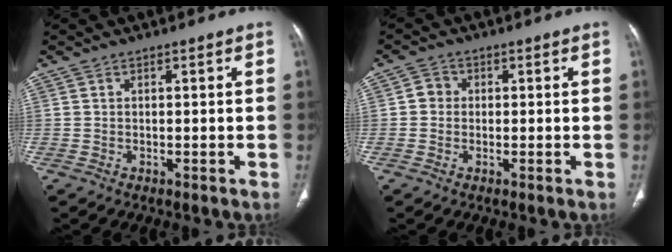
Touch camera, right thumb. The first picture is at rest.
{"total": 2.5, "force": [0.0, 2.3, 0.9], "torque": [-0.002, 0.006, -0.007]}